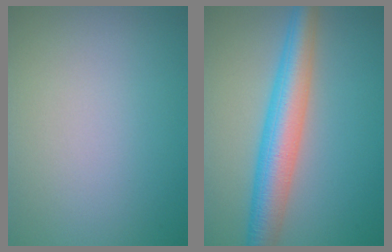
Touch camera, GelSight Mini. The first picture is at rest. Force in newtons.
{"total": 6.3, "press": 6.3, "slide": 0.1}